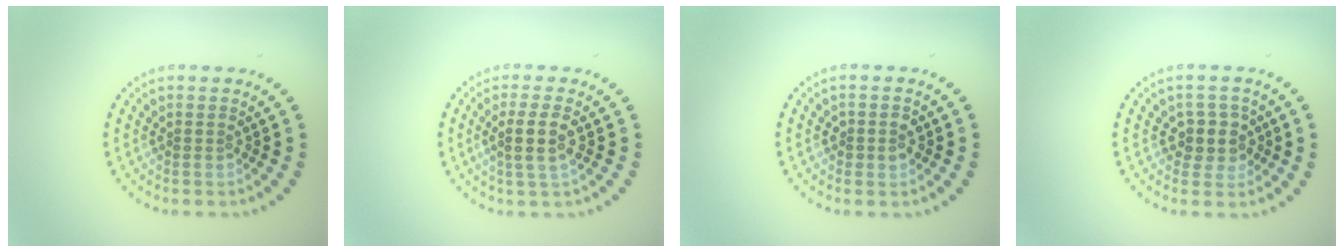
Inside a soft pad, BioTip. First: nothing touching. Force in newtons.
{"total": 2.6, "press": 2.2, "slide": 1.3}
{"total": 1.4, "press": 1.3, "slide": 0.3}
{"total": 2.5, "press": 2.2, "slide": 1.1}